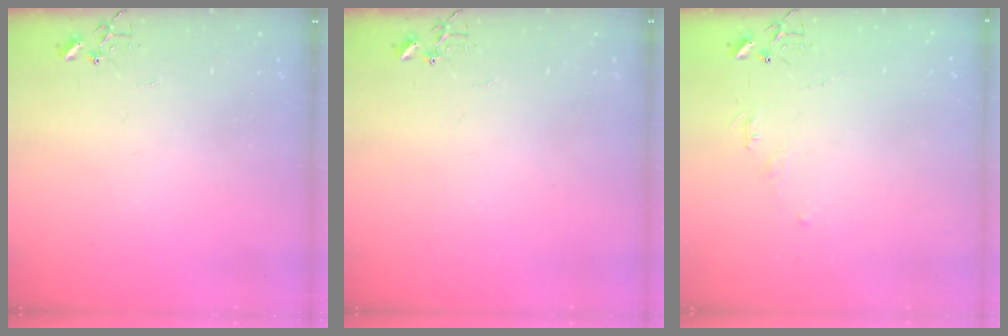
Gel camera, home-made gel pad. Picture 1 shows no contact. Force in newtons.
{"total": 0.0}
{"total": 4.0, "press": 3.9, "slide": 0.6}